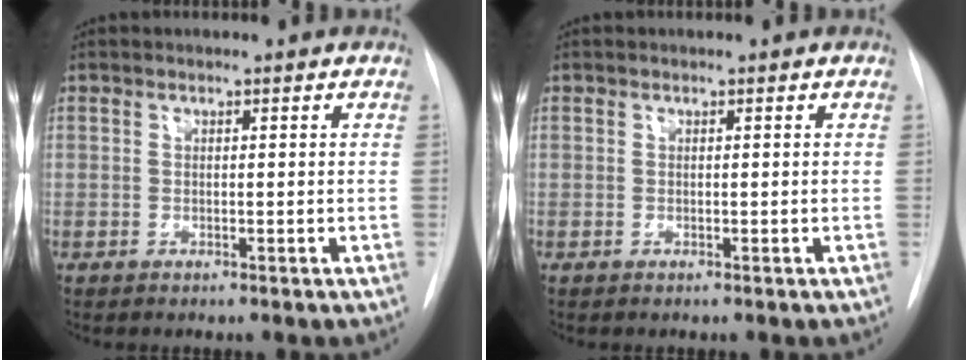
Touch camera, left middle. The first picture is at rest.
{"total": 0.0}